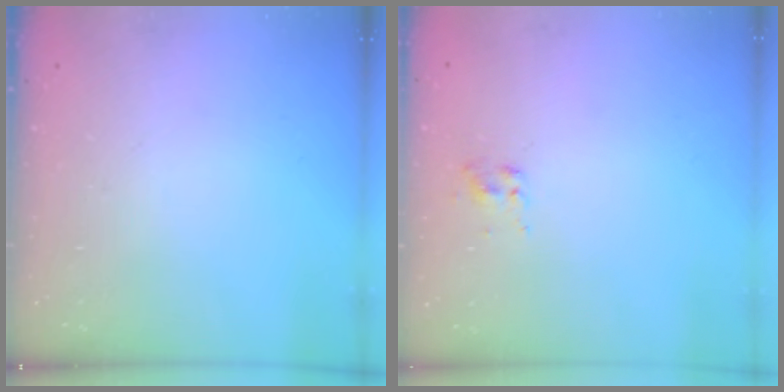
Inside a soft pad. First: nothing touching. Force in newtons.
{"total": 2.0, "press": 1.9, "slide": 0.8}